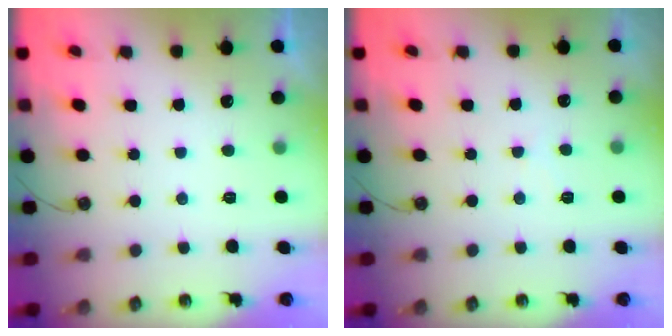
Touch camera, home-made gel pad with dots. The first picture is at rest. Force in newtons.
{"total": 5.6, "press": 5.6, "slide": 0.9}